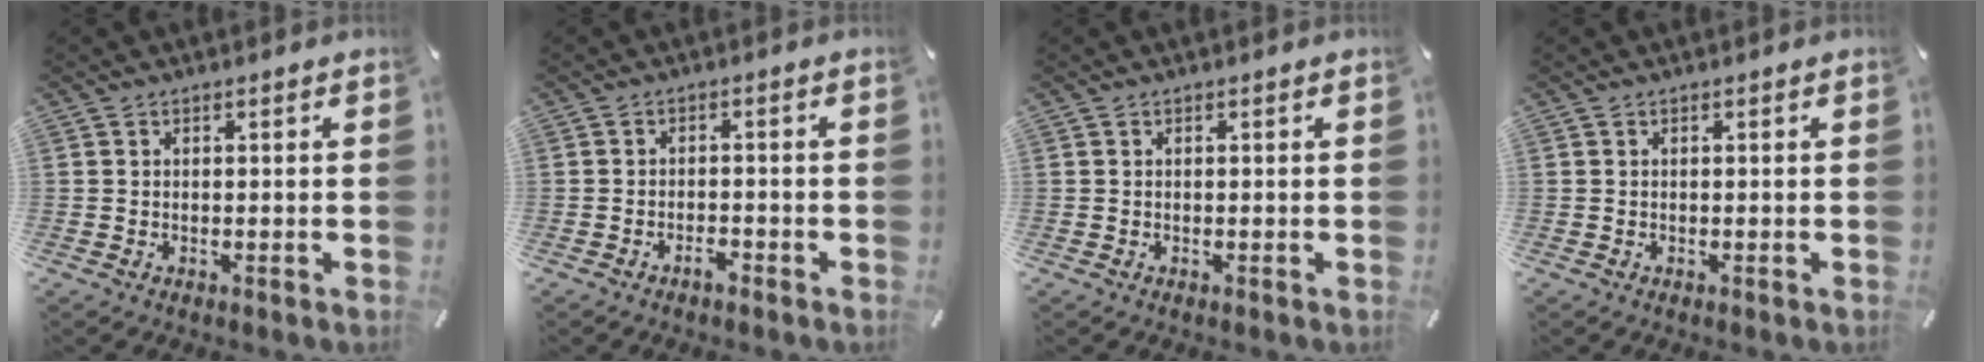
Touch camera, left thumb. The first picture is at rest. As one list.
[{"total": 2.5, "force": [-2.0, 0.8, 1.2], "torque": [-0.021, 0.007, -0.038]}, {"total": 0.0}, {"total": 0.0}]